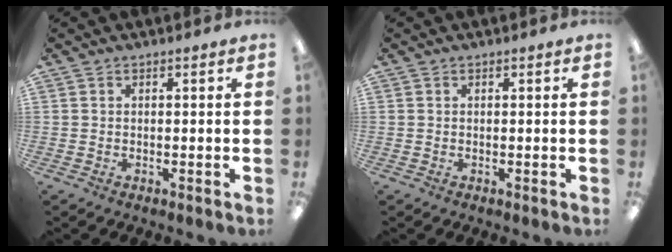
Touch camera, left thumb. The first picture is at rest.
{"total": 0.0}